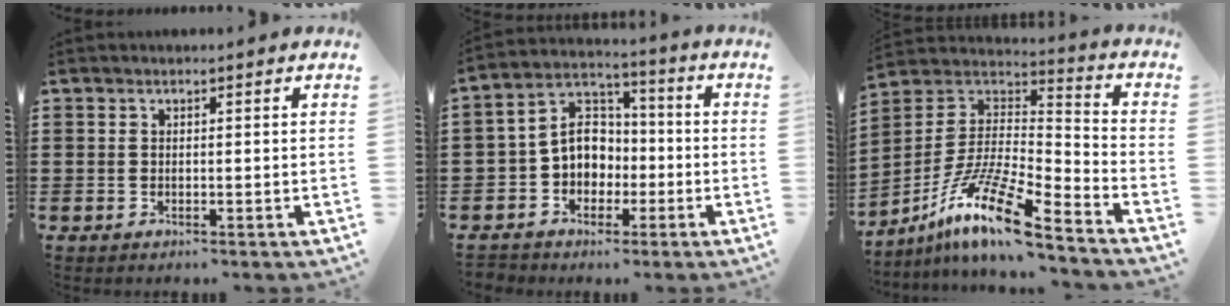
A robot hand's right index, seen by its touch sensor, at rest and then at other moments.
{"total": 7.6, "force": [-0.8, 6.7, 3.5], "torque": [-0.099, 0.008, -0.019]}
{"total": 14.3, "force": [-10.3, 2.2, 9.6], "torque": [-0.193, 0.012, -0.199]}